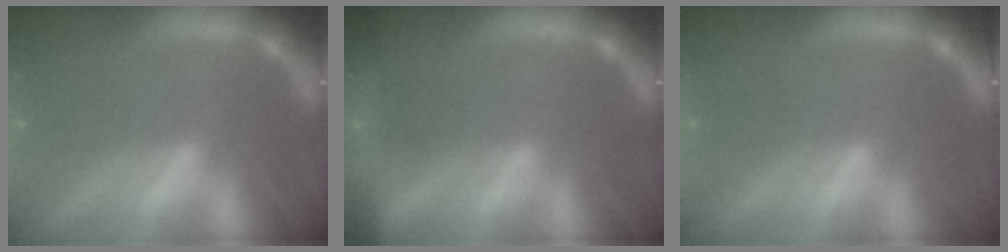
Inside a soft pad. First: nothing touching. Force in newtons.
{"total": 9.0}
{"total": 0.0}